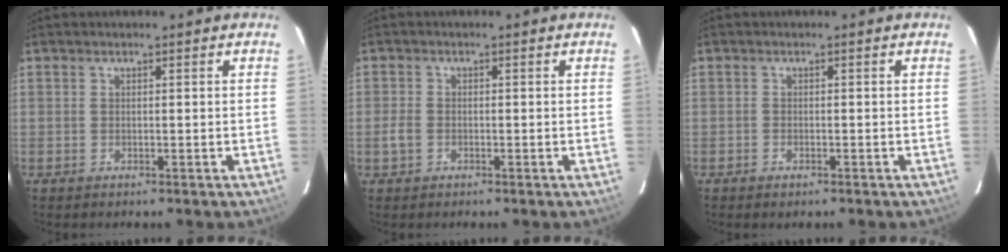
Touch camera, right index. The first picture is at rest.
{"total": 2.3, "force": [-1.0, 1.8, 1.0], "torque": [-0.023, 0.003, -0.021]}
{"total": 1.2, "force": [-0.9, 0.6, 0.5], "torque": [-0.012, -0.002, -0.018]}